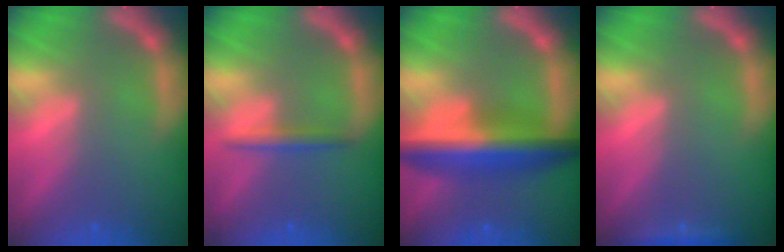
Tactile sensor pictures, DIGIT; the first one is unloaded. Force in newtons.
{"total": 1.9}
{"total": 8.5}
{"total": 1.4}